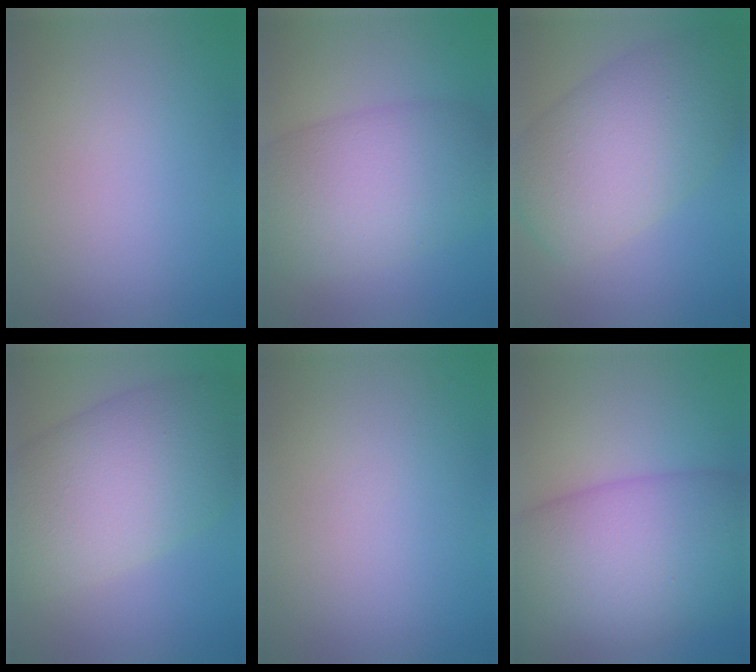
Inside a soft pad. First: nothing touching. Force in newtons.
{"total": 9.7, "press": 9.7, "slide": 0.3}
{"total": 9.9, "press": 9.9, "slide": 0.4}
{"total": 12.3, "press": 12.3, "slide": 0.7}
{"total": 0.0}
{"total": 12.8, "press": 12.7, "slide": 0.5}